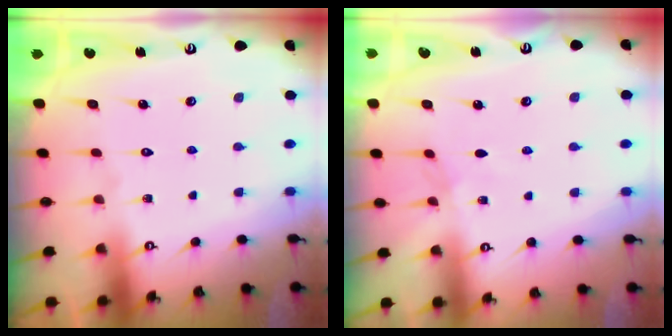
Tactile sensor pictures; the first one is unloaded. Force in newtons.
{"total": 2.4, "press": 2.3, "slide": 0.4}